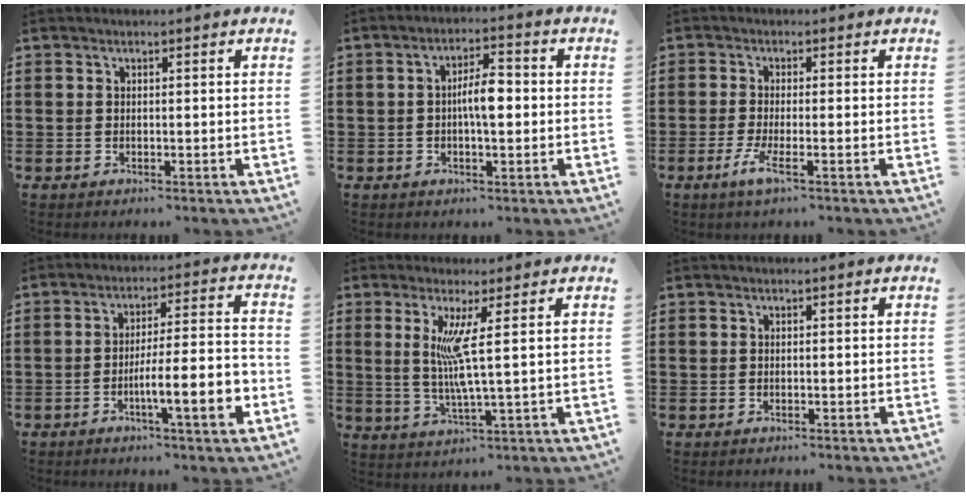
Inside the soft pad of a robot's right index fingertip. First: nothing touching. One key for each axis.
{"total": 5.0, "fx": -0.3, "fy": 1.6, "fz": 4.7, "tx": -0.085, "ty": 0.007, "tz": -0.008}
{"total": 3.8, "fx": -1.8, "fy": 0.3, "fz": 3.4, "tx": -0.078, "ty": -0.014, "tz": -0.036}
{"total": 9.3, "fx": -3.6, "fy": 1.2, "fz": 8.5, "tx": -0.130, "ty": -0.003, "tz": -0.064}
{"total": 6.8, "fx": 1.7, "fy": -0.2, "fz": 6.6, "tx": -0.138, "ty": -0.012, "tz": 0.022}
{"total": 0.0}